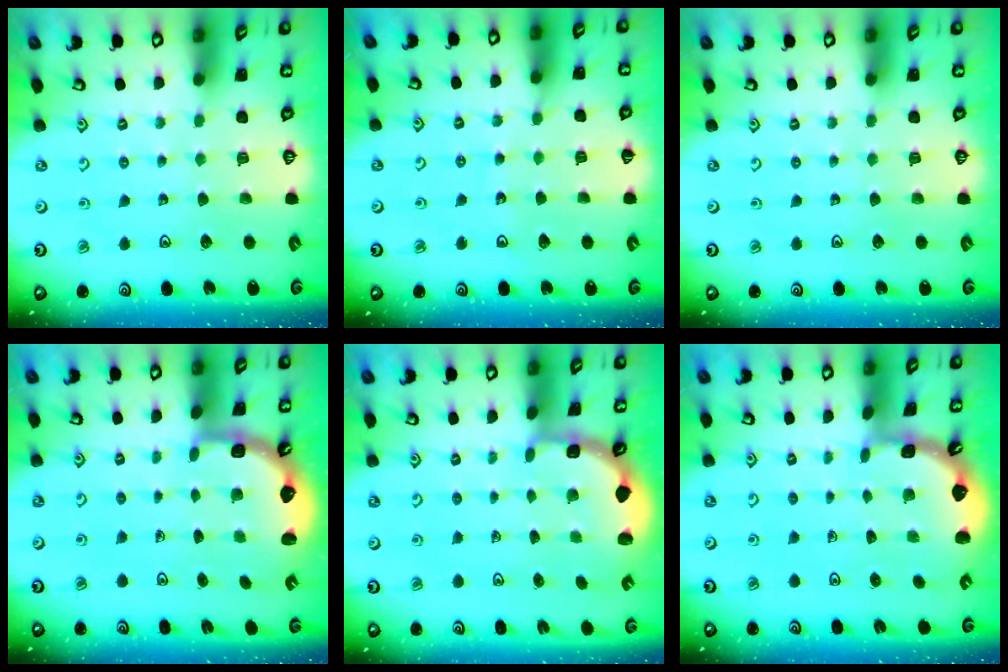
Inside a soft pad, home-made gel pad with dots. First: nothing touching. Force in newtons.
{"total": 3.8, "press": 3.8, "slide": 0.4}
{"total": 0.0}
{"total": 2.5, "press": 2.1, "slide": 1.3}
{"total": 2.4, "press": 1.8, "slide": 1.6}
{"total": 1.1, "press": 1.1, "slide": 0.1}